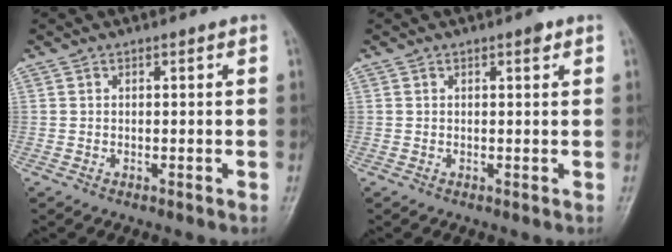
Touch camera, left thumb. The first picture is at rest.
{"total": 1.1, "force": [0.7, 0.4, 0.8], "torque": [-0.009, -0.001, 0.008]}